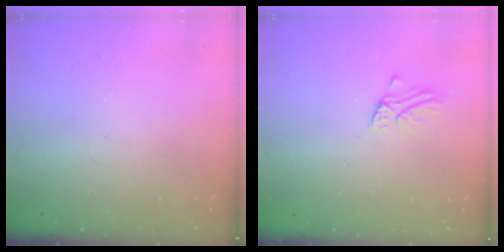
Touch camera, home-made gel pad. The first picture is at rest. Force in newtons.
{"total": 2.8, "press": 2.7, "slide": 0.3}